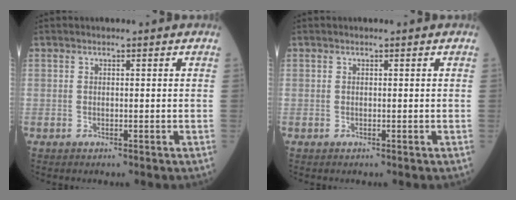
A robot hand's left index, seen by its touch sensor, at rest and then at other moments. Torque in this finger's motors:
{"motor_torque": [0.00, 0.00, 0.03, -0.01]}